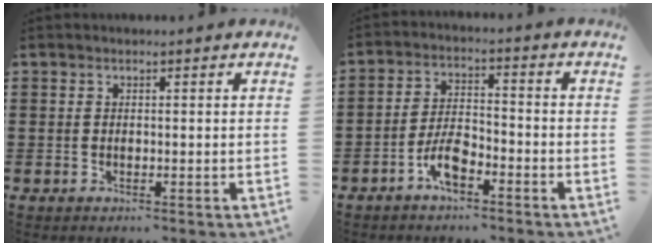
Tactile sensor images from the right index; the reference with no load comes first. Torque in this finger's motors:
{"motor_torque": [1.39, 0.75, 0.57, 0.06]}